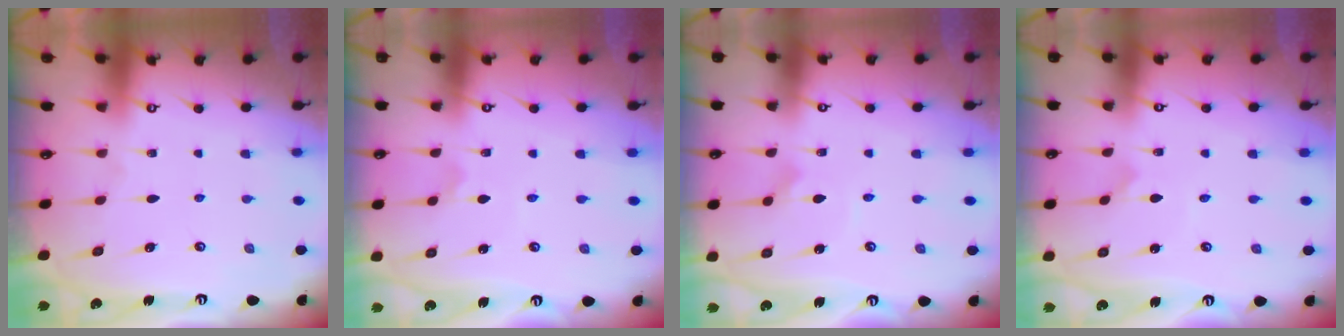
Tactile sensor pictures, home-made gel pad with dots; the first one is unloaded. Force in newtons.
{"total": 0.0}
{"total": 2.6, "press": 2.6, "slide": 0.1}
{"total": 0.0}